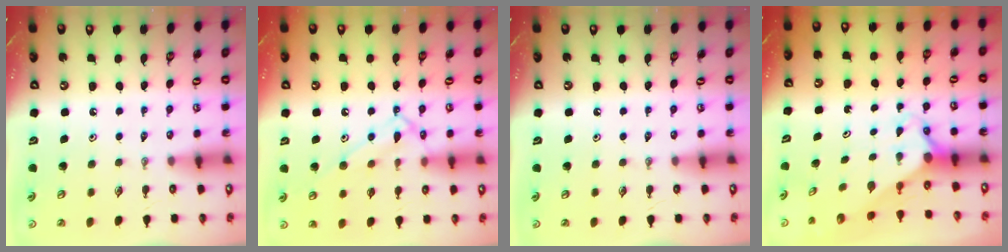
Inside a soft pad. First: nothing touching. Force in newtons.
{"total": 12.2, "press": 12.2, "slide": 0.7}
{"total": 0.0}
{"total": 2.1, "press": 2.1, "slide": 0.1}